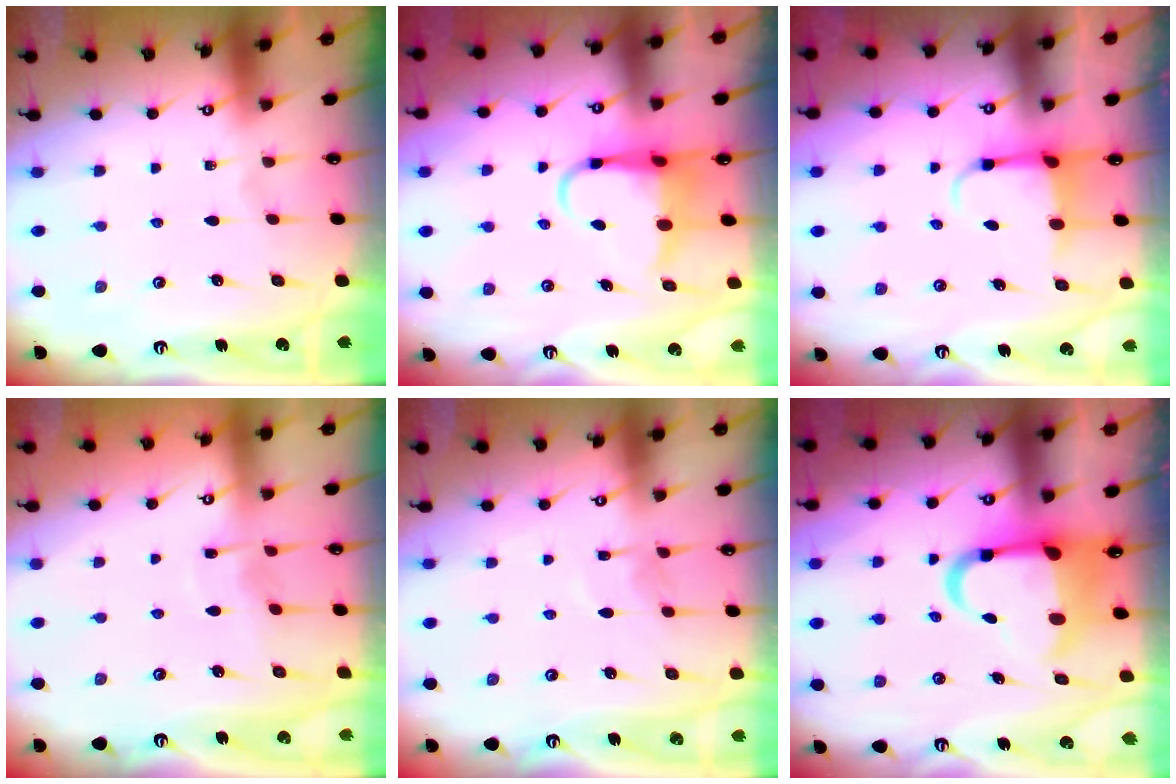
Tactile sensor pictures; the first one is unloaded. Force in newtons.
{"total": 6.6, "press": 6.5, "slide": 1.2}
{"total": 3.8, "press": 3.6, "slide": 0.9}
{"total": 2.9, "press": 2.9, "slide": 0.4}
{"total": 8.1, "press": 8.1, "slide": 0.6}
{"total": 12.8, "press": 12.7, "slide": 1.7}